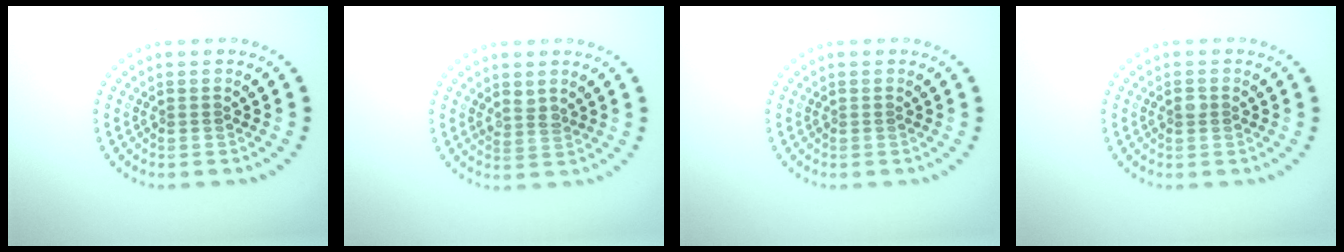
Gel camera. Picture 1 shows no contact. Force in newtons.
{"total": 1.3, "press": 1.0, "slide": 0.9}
{"total": 0.0}
{"total": 0.9, "press": 0.9, "slide": 0.0}